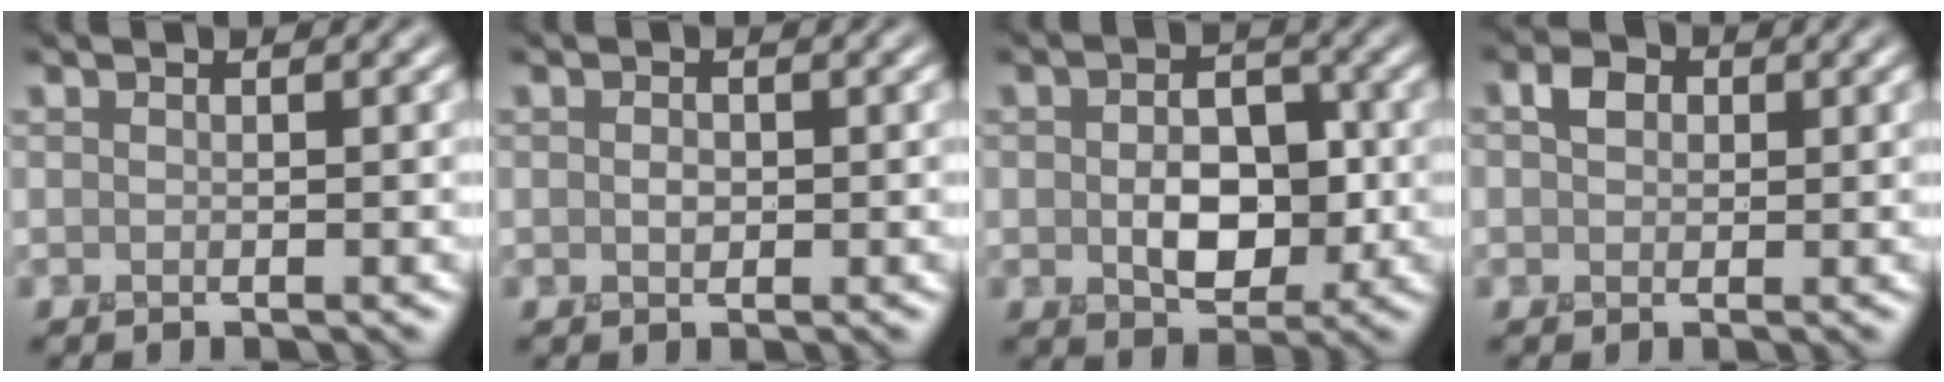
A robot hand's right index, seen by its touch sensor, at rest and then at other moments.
{"total": 0.9, "force": [-0.2, 0.7, 0.6], "torque": [-0.010, -0.004, -0.005]}
{"total": 5.5, "force": [-0.7, 3.7, 4.0], "torque": [-0.068, -0.011, -0.011]}
{"total": 2.0, "force": [0.2, 1.7, 1.0], "torque": [-0.020, 0.002, -0.004]}